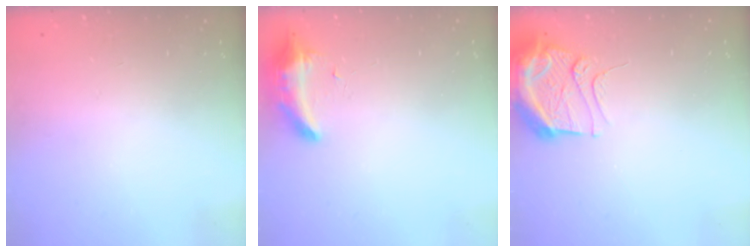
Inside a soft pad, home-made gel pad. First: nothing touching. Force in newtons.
{"total": 8.3, "press": 8.3, "slide": 0.1}
{"total": 11.0, "press": 11.0, "slide": 0.9}